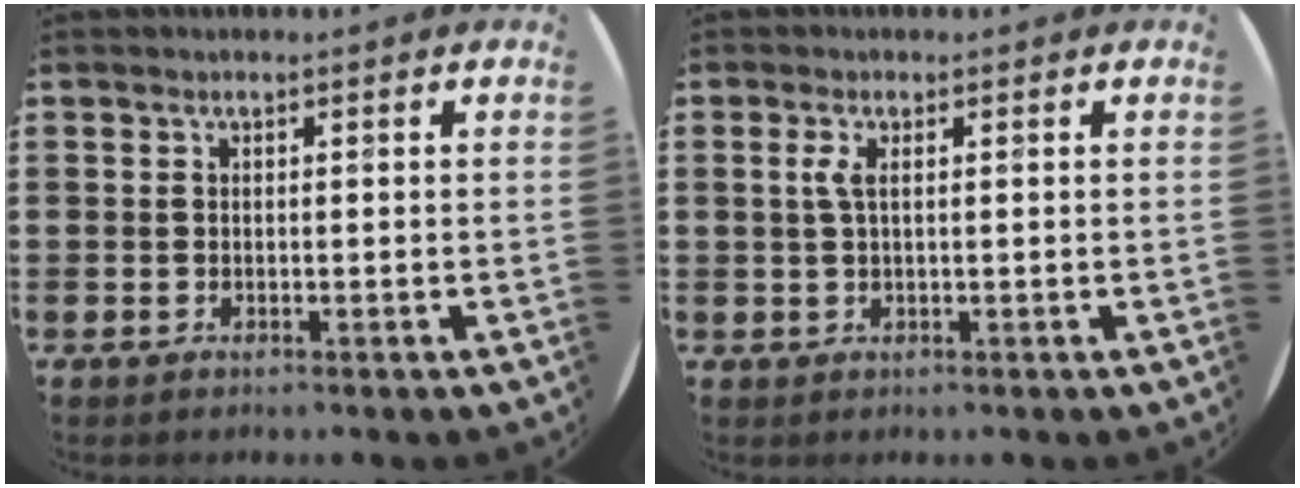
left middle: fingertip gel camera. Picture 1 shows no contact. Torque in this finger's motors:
{"motor_torque": [0.26, -0.22, 0.07, 0.05]}